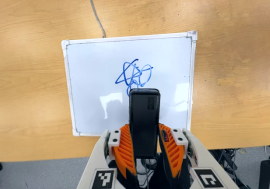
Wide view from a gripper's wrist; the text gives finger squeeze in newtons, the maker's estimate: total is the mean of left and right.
{"total": 5.9, "left": 3.8, "right": 7.9}